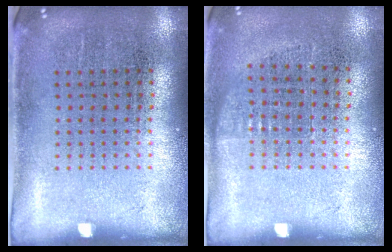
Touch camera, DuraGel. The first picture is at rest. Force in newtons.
{"total": 0.6, "press": 0.6, "slide": 0.3}